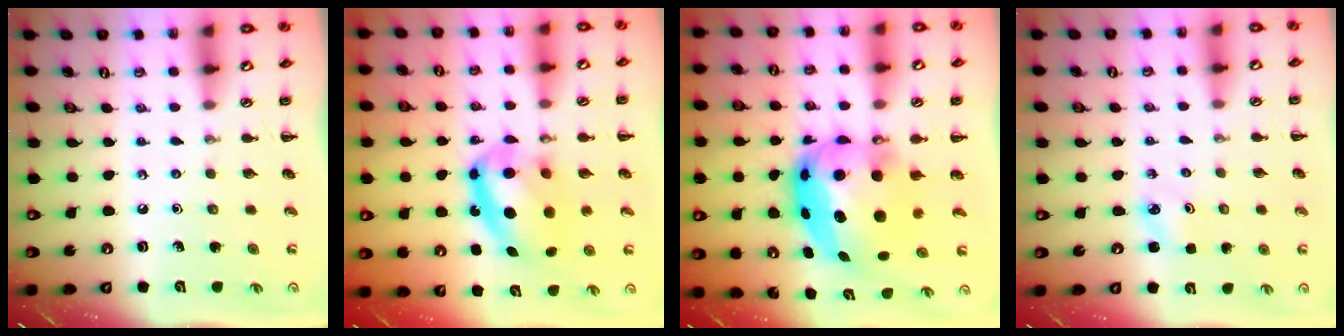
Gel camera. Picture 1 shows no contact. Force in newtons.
{"total": 13.4, "press": 13.0, "slide": 3.2}
{"total": 12.1, "press": 11.8, "slide": 3.0}
{"total": 1.9, "press": 1.8, "slide": 0.5}